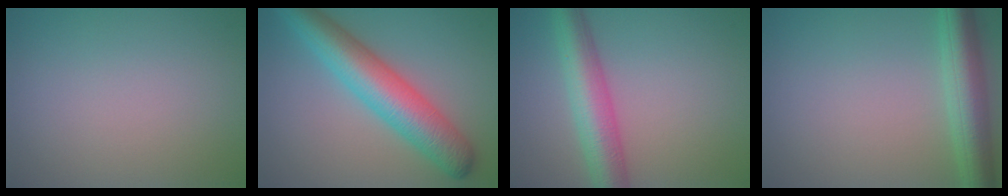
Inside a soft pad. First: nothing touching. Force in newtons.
{"total": 7.4, "press": 7.4, "slide": 0.1}
{"total": 6.0, "press": 6.0, "slide": 0.1}
{"total": 5.2, "press": 5.2, "slide": 0.2}